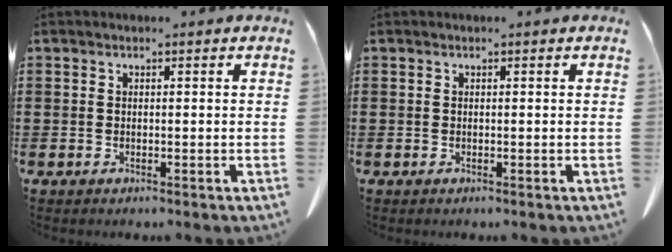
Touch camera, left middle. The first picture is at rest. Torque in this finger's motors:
{"motor_torque": [-0.02, 0.02, 0.00, 0.00]}